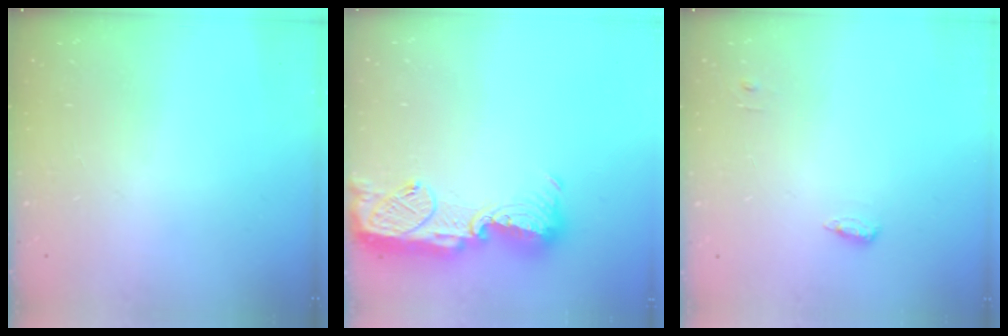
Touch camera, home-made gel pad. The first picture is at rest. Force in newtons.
{"total": 14.9, "press": 14.9, "slide": 1.0}
{"total": 4.9, "press": 4.8, "slide": 1.0}